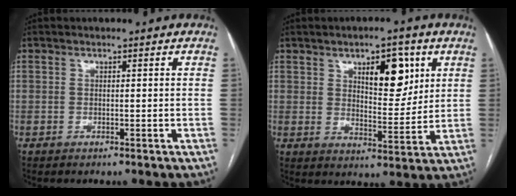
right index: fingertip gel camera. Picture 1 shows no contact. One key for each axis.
{"total": 8.9, "fx": 4.0, "fy": 3.5, "fz": 7.2, "tx": -0.104, "ty": 0.001, "tz": 0.063}